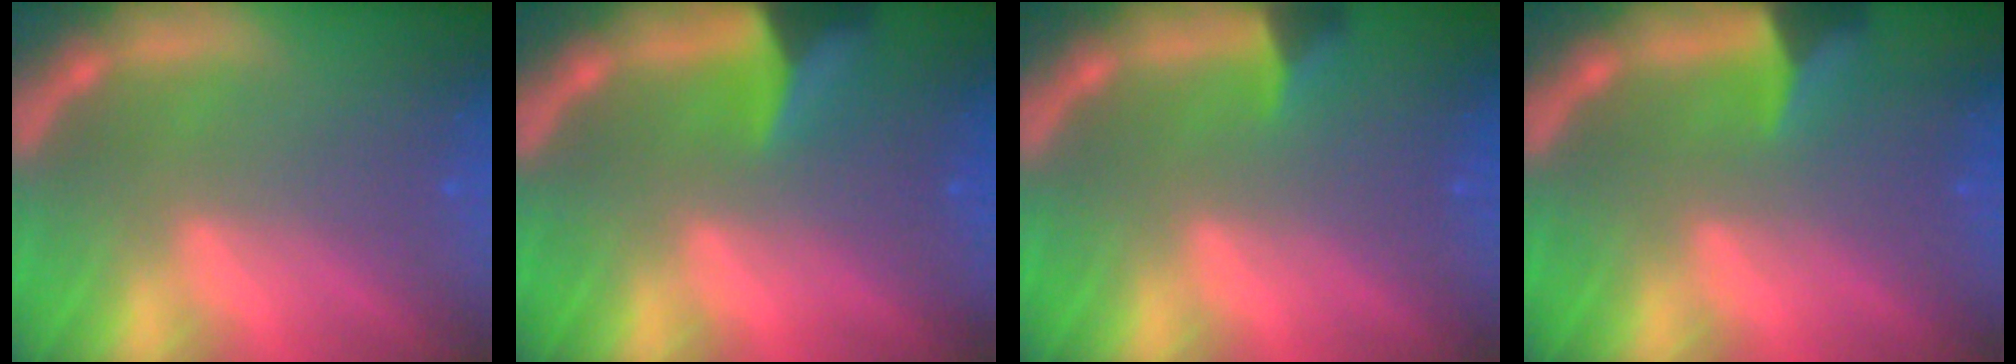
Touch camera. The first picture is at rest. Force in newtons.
{"total": 5.0}
{"total": 1.9}
{"total": 3.5}